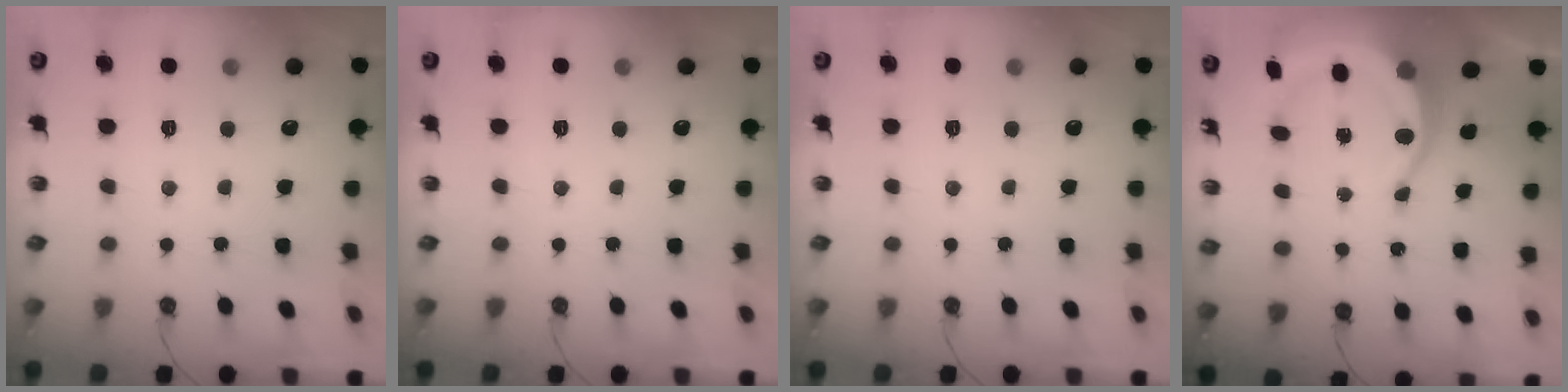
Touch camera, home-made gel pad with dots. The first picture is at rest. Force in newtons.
{"total": 0.0}
{"total": 0.0}
{"total": 9.4, "press": 9.3, "slide": 1.3}